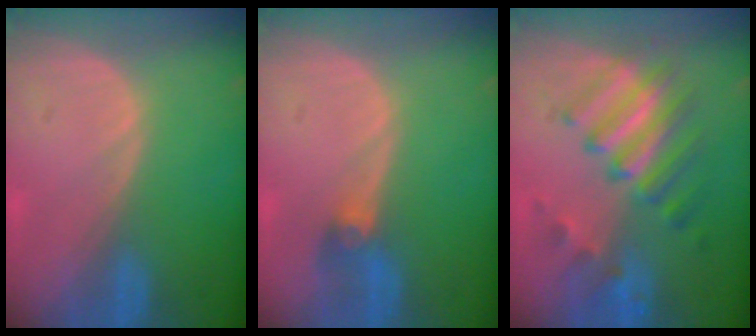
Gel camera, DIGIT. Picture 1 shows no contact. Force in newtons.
{"total": 3.0, "press": 2.6, "slide": 1.4}
{"total": 8.0, "press": 7.9, "slide": 1.3}